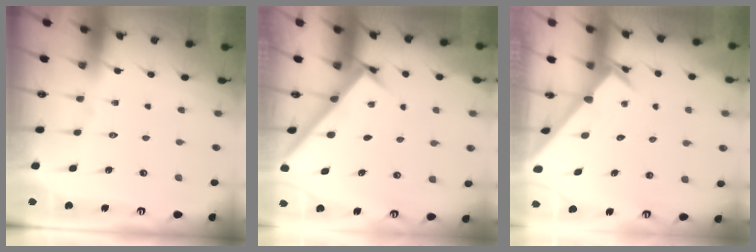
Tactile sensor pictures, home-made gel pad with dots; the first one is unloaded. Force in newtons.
{"total": 2.4, "press": 2.4, "slide": 0.3}
{"total": 2.2, "press": 2.2, "slide": 0.1}